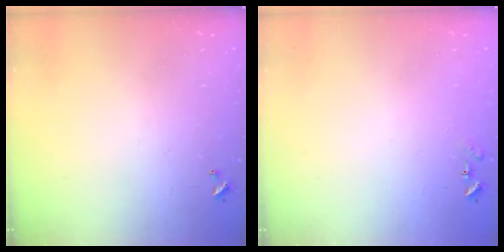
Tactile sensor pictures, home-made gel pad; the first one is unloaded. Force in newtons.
{"total": 6.9, "press": 6.8, "slide": 0.6}